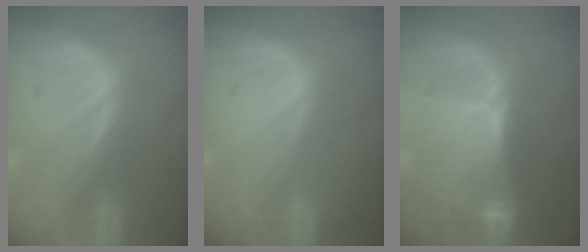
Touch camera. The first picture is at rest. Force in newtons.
{"total": 0.0}
{"total": 7.3, "press": 7.3, "slide": 1.0}